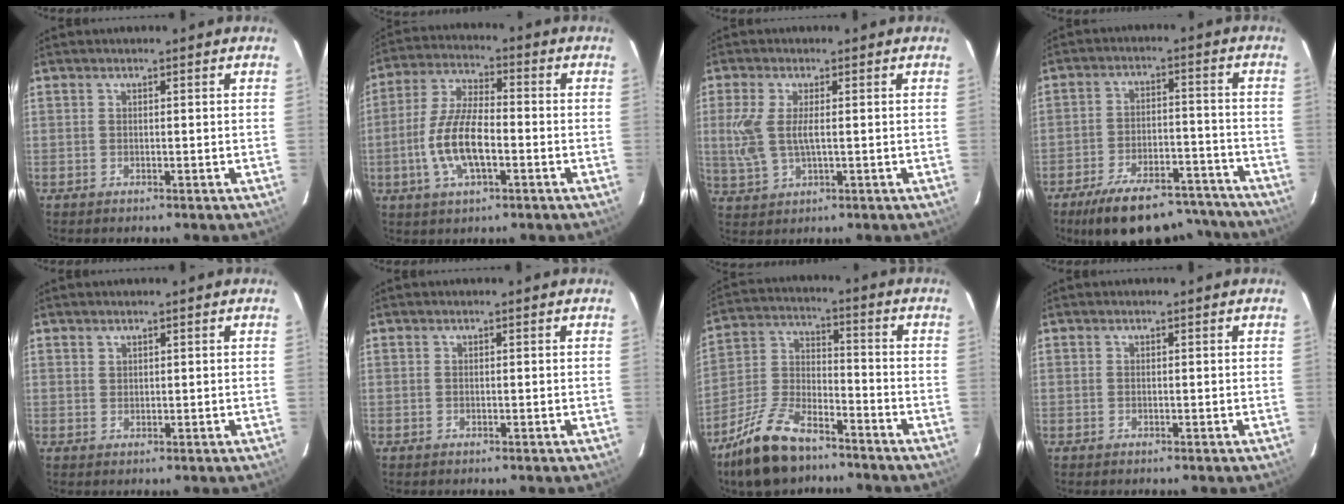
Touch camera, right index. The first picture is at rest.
{"total": 11.4, "force": [-3.2, 4.1, 10.2], "torque": [-0.211, 0.001, -0.062]}
{"total": 6.8, "force": [0.3, 2.8, 6.2], "torque": [-0.142, -0.002, 0.012]}
{"total": 21.3, "force": [-17.8, 7.3, 9.0], "torque": [-0.166, 0.013, -0.235]}
{"total": 0.9, "force": [0.7, 0.4, 0.0], "torque": [0.001, 0.002, 0.014]}
{"total": 0.0}
{"total": 15.2, "force": [-11.0, 6.3, 8.4], "torque": [-0.189, -0.003, -0.206]}
{"total": 0.0}